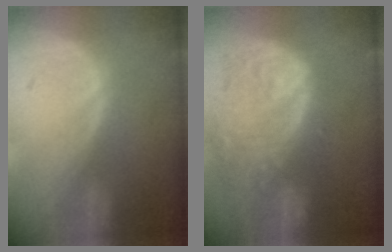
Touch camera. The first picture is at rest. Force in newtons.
{"total": 13.7, "press": 11.4, "slide": 7.6}